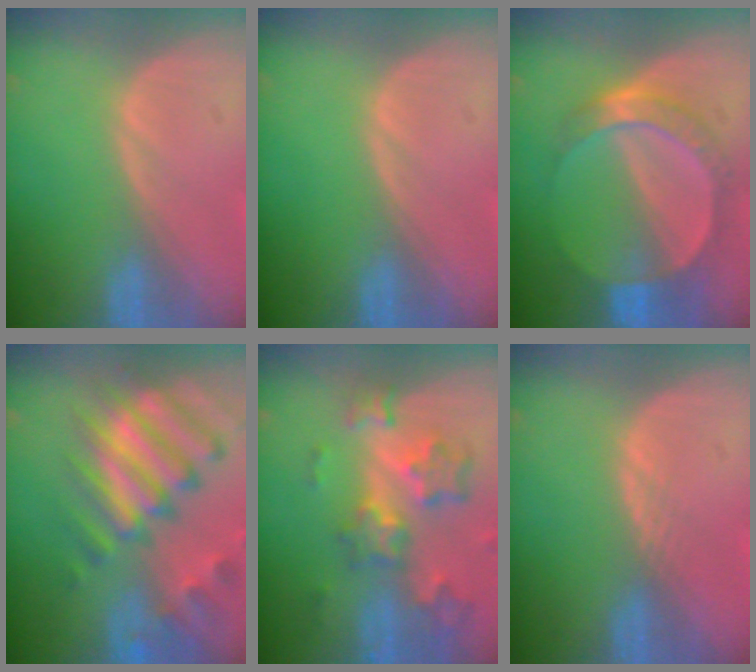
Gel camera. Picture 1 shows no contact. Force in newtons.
{"total": 0.0}
{"total": 6.8, "press": 6.8, "slide": 0.8}
{"total": 12.2, "press": 10.5, "slide": 6.1}
{"total": 8.7, "press": 7.7, "slide": 4.1}
{"total": 1.0, "press": 0.8, "slide": 0.5}